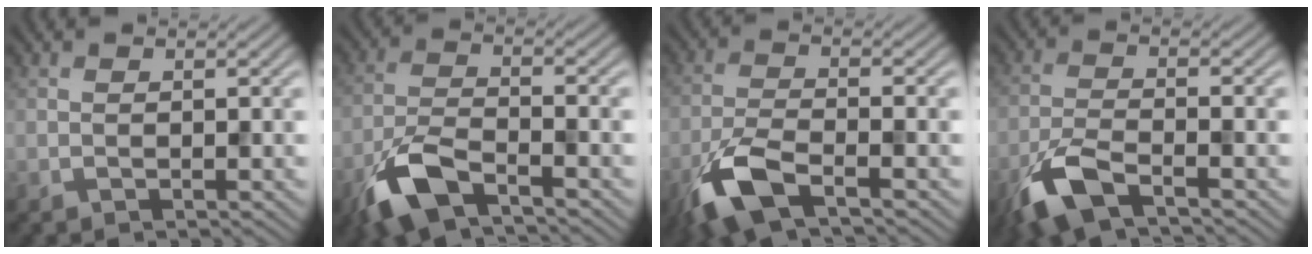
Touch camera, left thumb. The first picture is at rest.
{"total": 8.3, "force": [-5.5, 2.8, 5.6], "torque": [-0.123, -0.006, -0.120]}
{"total": 7.6, "force": [-4.7, 2.3, 5.6], "torque": [-0.127, -0.007, -0.108]}
{"total": 7.0, "force": [-4.6, 2.0, 5.0], "torque": [-0.112, -0.007, -0.104]}